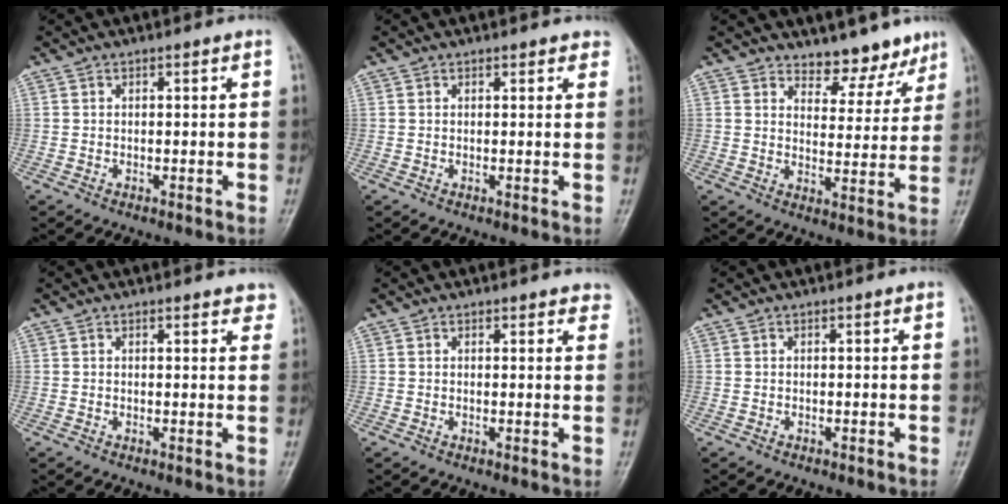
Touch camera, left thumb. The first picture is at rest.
{"total": 2.1, "force": [1.7, 1.0, 0.6], "torque": [0.015, -0.002, 0.009]}
{"total": 7.4, "force": [6.3, 3.5, 1.8], "torque": [0.006, -0.052, 0.089]}
{"total": 3.2, "force": [2.7, 1.2, 1.0], "torque": [0.013, -0.008, 0.019]}
{"total": 3.4, "force": [2.9, 1.3, 1.0], "torque": [0.019, -0.007, 0.020]}
{"total": 0.0}